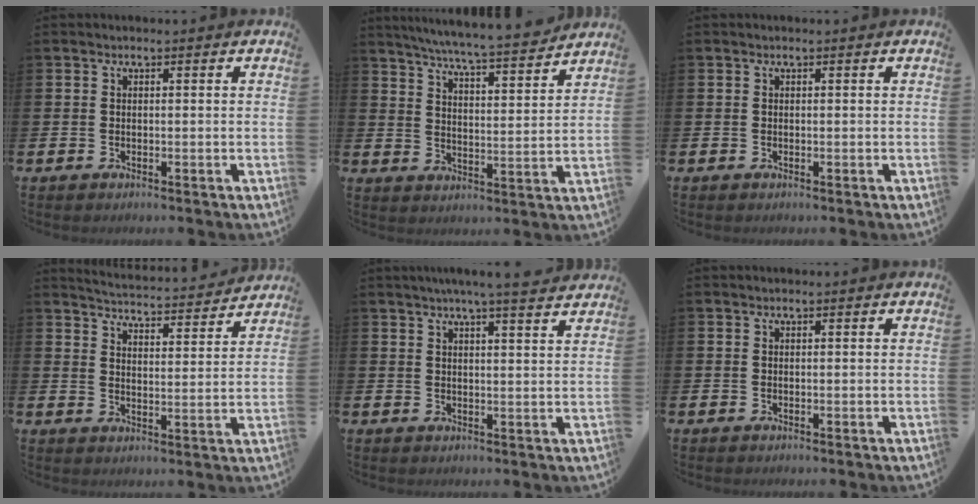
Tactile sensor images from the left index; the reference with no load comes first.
{"total": 7.0, "force": [6.7, -0.4, 2.0], "torque": [-0.056, -0.051, 0.114]}
{"total": 0.0}
{"total": 4.6, "force": [4.6, 0.1, 0.3], "torque": [-0.020, -0.041, 0.077]}
{"total": 5.1, "force": [4.6, -0.6, 2.0], "torque": [-0.039, -0.021, 0.080]}
{"total": 0.0}